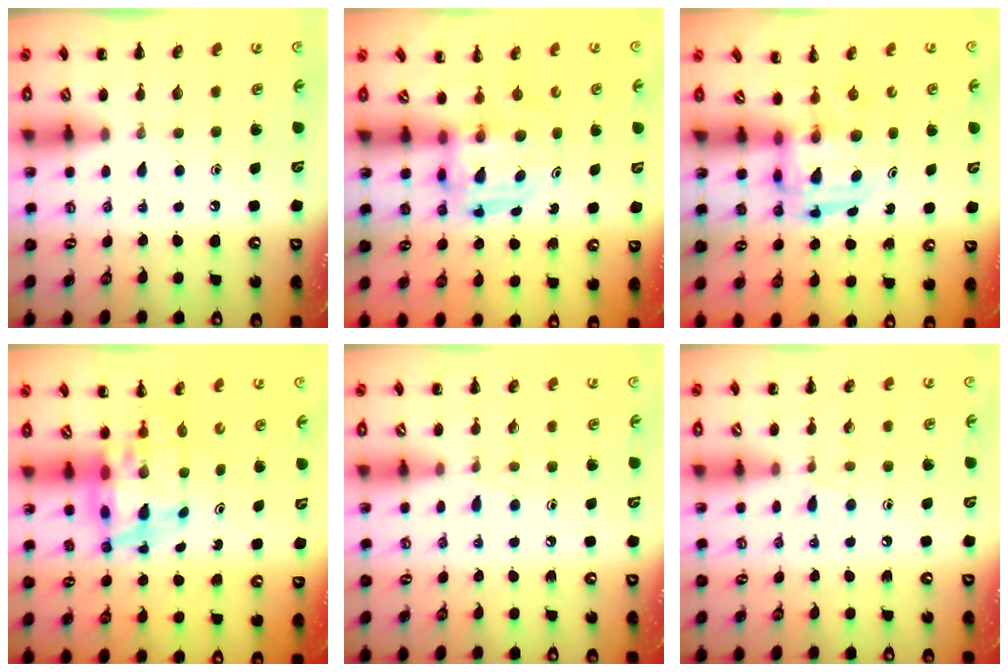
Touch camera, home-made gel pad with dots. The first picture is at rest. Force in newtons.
{"total": 3.6, "press": 3.6, "slide": 0.3}
{"total": 3.0, "press": 3.0, "slide": 0.3}
{"total": 6.9, "press": 6.5, "slide": 2.1}
{"total": 5.4, "press": 4.9, "slide": 2.1}
{"total": 6.1, "press": 5.7, "slide": 2.2}